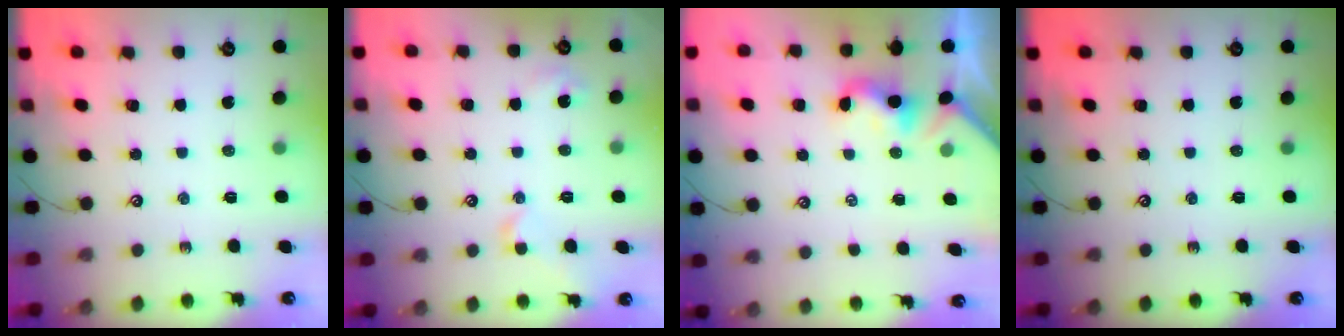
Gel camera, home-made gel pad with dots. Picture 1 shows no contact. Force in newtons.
{"total": 2.9, "press": 2.8, "slide": 0.6}
{"total": 1.9, "press": 1.8, "slide": 0.5}
{"total": 0.0}